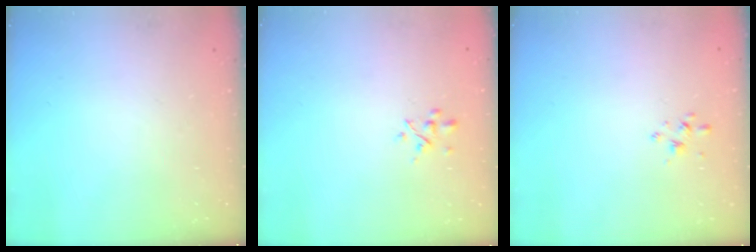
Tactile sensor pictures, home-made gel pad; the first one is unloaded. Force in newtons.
{"total": 2.2, "press": 2.0, "slide": 0.9}
{"total": 2.1, "press": 2.0, "slide": 0.7}